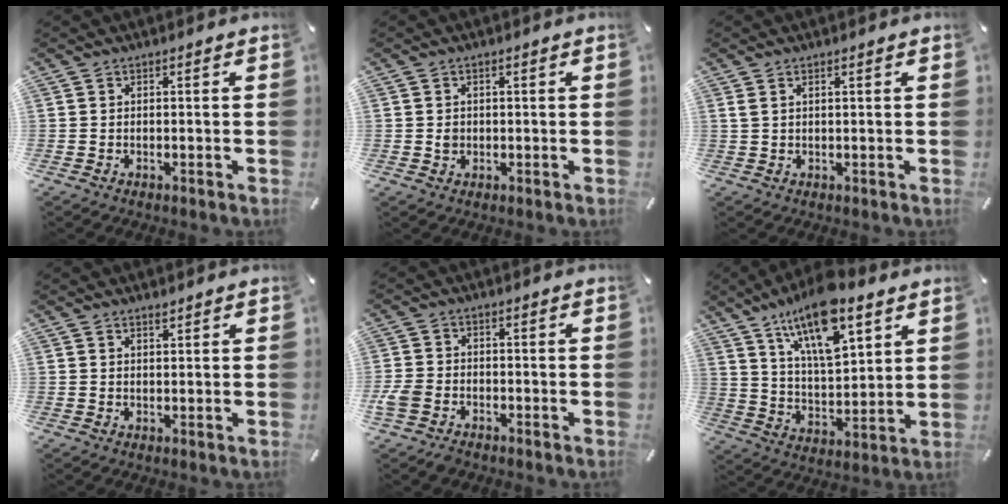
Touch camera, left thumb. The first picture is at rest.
{"total": 1.5, "force": [0.1, 1.3, 0.6], "torque": [-0.013, 0.006, 0.000]}
{"total": 1.2, "force": [0.5, 0.3, 1.0], "torque": [-0.021, 0.002, 0.008]}
{"total": 1.3, "force": [1.0, 0.4, 0.6], "torque": [-0.011, -0.002, 0.020]}
{"total": 4.5, "force": [-2.7, 3.0, 1.9], "torque": [-0.051, 0.012, -0.054]}
{"total": 16.7, "force": [11.1, 6.5, 10.7], "torque": [-0.200, -0.047, 0.190]}